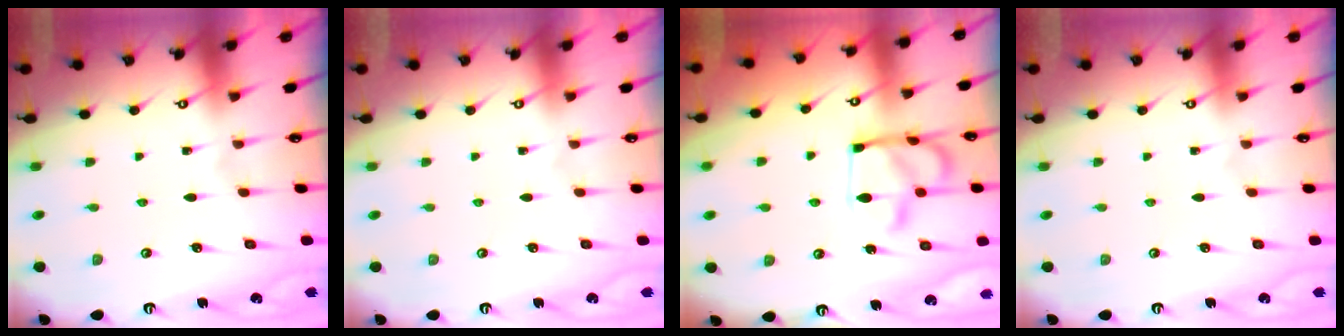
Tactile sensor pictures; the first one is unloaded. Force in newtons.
{"total": 0.0}
{"total": 12.9, "press": 12.9, "slide": 0.7}
{"total": 0.0}